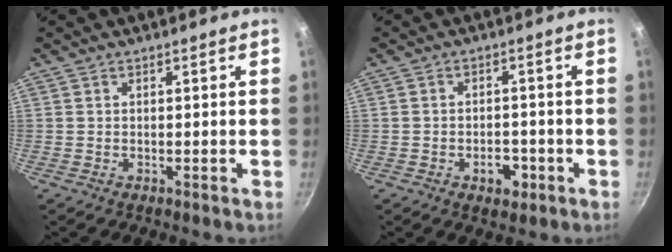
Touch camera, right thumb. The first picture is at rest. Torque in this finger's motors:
{"motor_torque": [-0.28, 0.02, -0.21, -0.05, 0.00]}